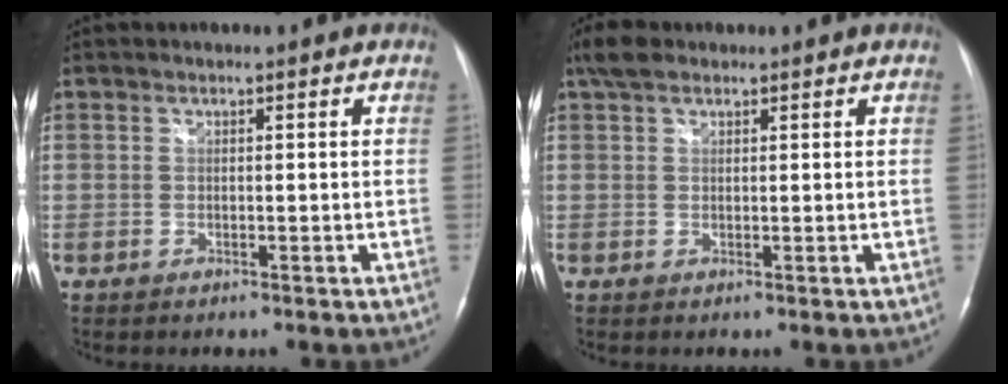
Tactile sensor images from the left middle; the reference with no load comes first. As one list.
[{"total": 3.2, "force": [2.3, 1.6, 1.6], "torque": [-0.037, 0.024, 0.043]}]